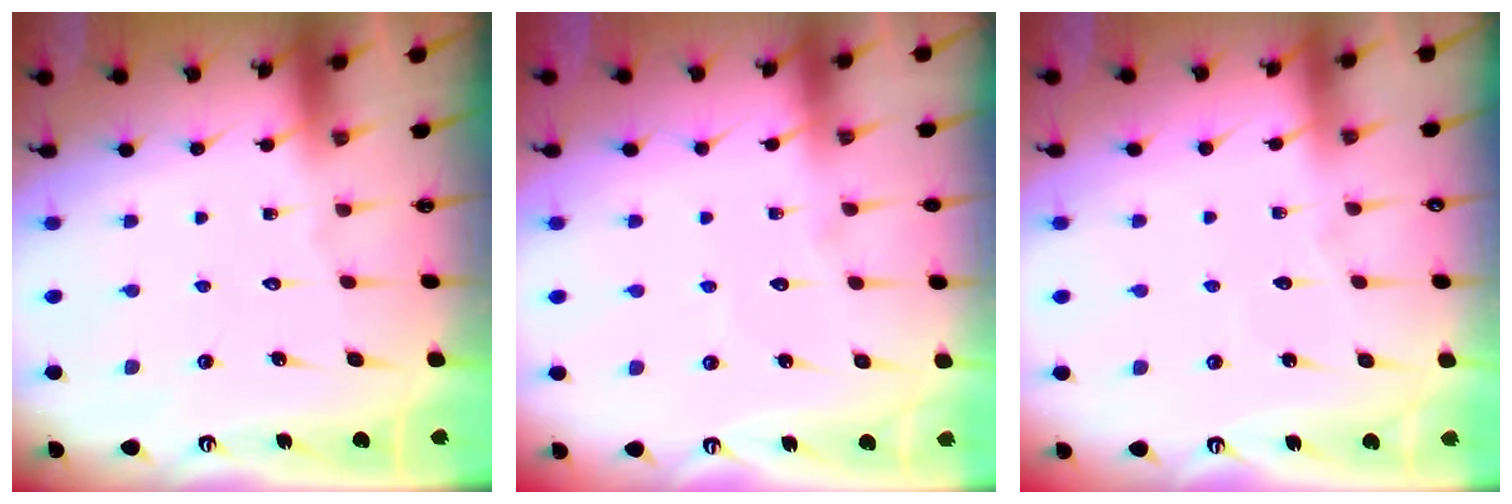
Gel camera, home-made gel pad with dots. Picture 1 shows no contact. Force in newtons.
{"total": 2.7, "press": 2.7, "slide": 0.3}
{"total": 2.6, "press": 2.6, "slide": 0.4}